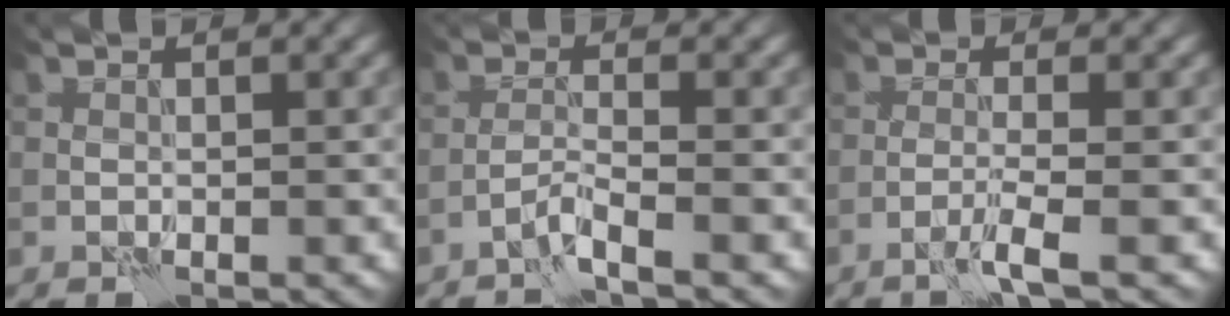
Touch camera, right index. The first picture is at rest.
{"total": 2.4, "force": [-1.7, 0.1, 1.7], "torque": [-0.032, 0.006, -0.042]}
{"total": 2.6, "force": [-1.4, 0.1, 2.2], "torque": [-0.039, 0.005, -0.040]}